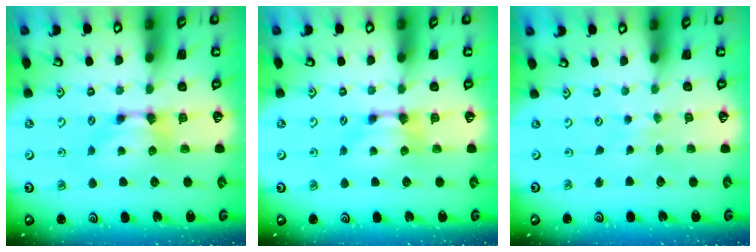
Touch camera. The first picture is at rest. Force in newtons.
{"total": 0.0}
{"total": 3.7, "press": 3.7, "slide": 0.0}